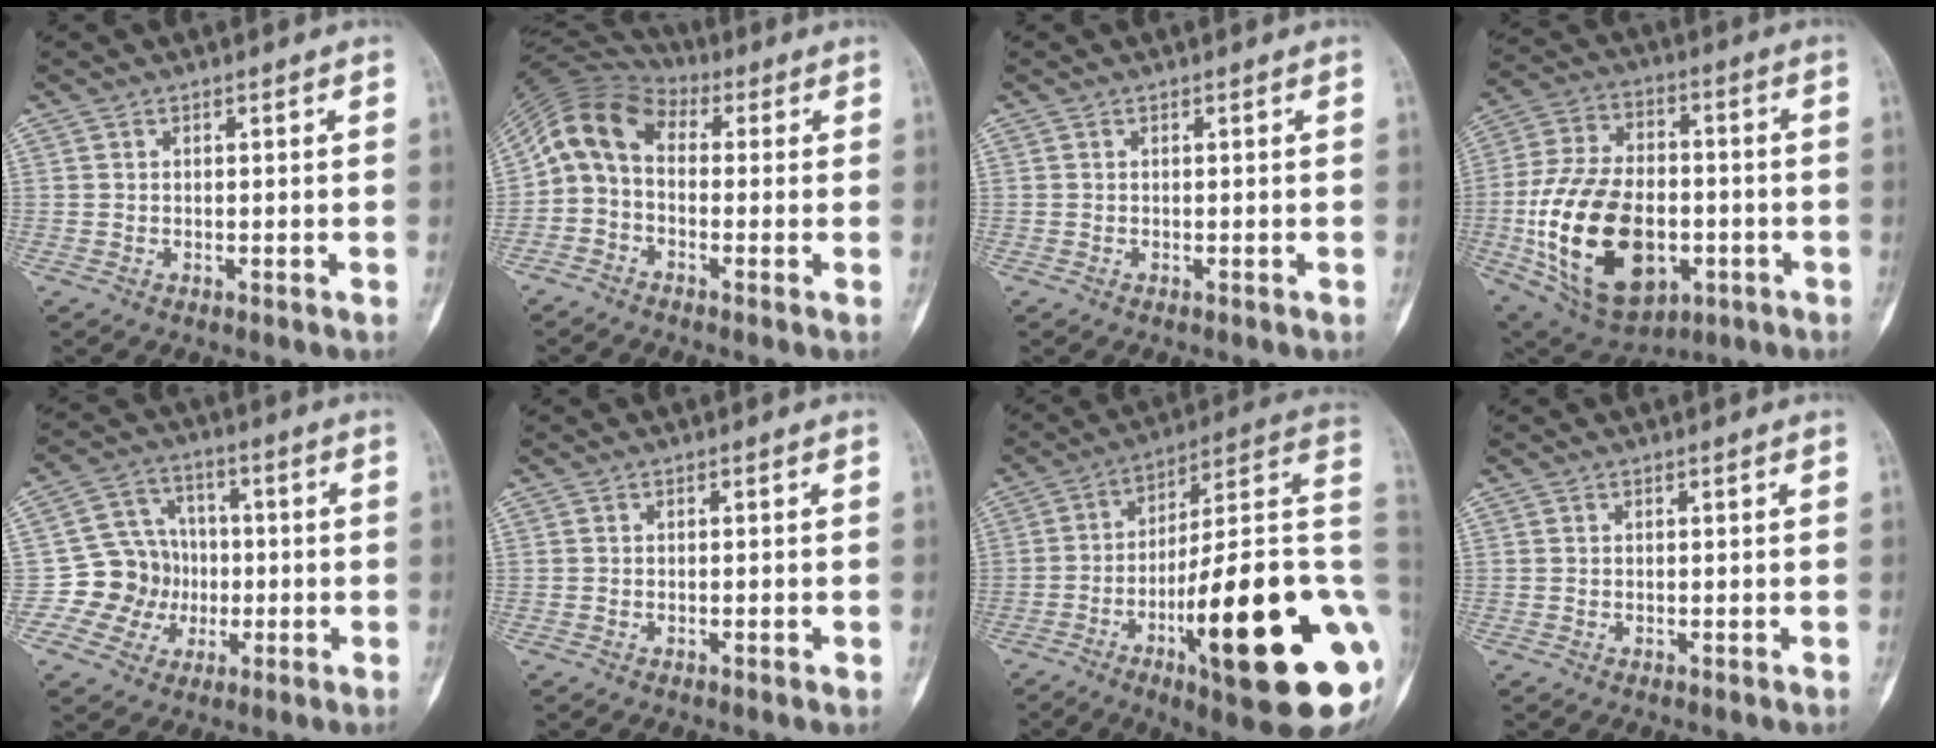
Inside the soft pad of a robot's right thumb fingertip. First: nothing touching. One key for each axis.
{"total": 9.1, "fx": 0.3, "fy": 6.4, "fz": 6.5, "tx": -0.111, "ty": 0.035, "tz": -0.015}
{"total": 0.0}
{"total": 24.6, "fx": -5.3, "fy": 15.1, "fz": 18.6, "tx": -0.333, "ty": 0.013, "tz": -0.069}
{"total": 10.9, "fx": -1.8, "fy": 10.2, "fz": 3.4, "tx": -0.004, "ty": 0.024, "tz": -0.033}
{"total": 0.8, "fx": -0.3, "fy": 0.3, "fz": 0.7, "tx": -0.011, "ty": -0.001, "tz": -0.003}
{"total": 29.7, "fx": -7.5, "fy": 6.4, "fz": 28.1, "tx": -0.355, "ty": 0.015, "tz": -0.110}
{"total": 0.0}